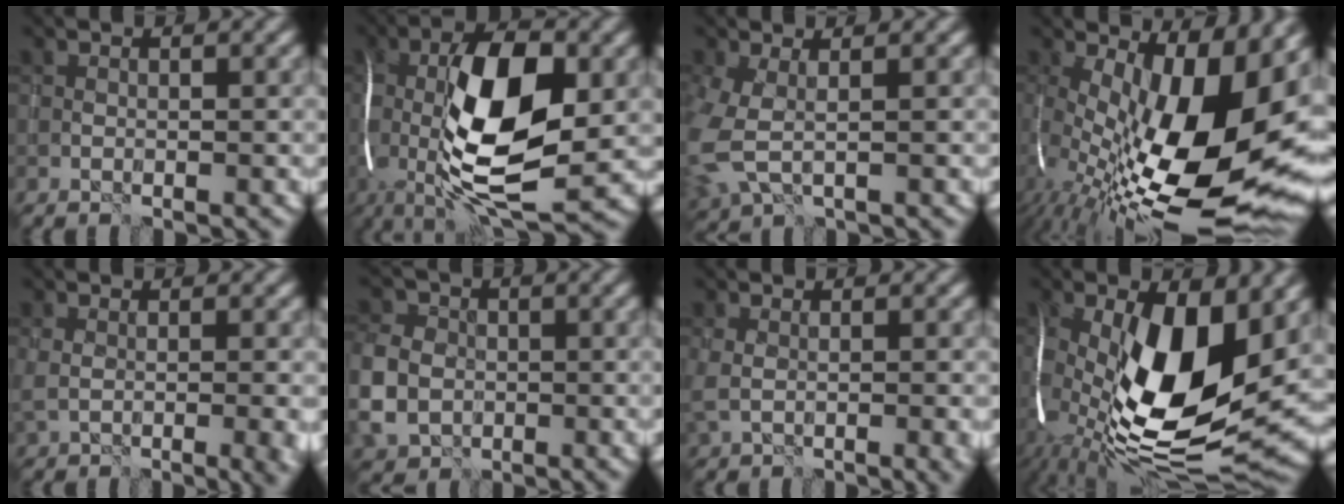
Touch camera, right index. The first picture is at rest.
{"total": 14.8, "force": [-0.2, 6.0, 13.6], "torque": [-0.244, 0.007, -0.011]}
{"total": 5.1, "force": [-0.5, 3.0, 4.1], "torque": [-0.122, -0.017, -0.009]}
{"total": 18.6, "force": [0.4, 8.2, 16.7], "torque": [-0.256, -0.017, 0.014]}
{"total": 3.9, "force": [-0.1, 1.6, 3.6], "torque": [-0.050, -0.009, 0.003]}
{"total": 6.4, "force": [-1.1, 5.3, 3.4], "torque": [-0.085, -0.008, -0.031]}
{"total": 3.1, "force": [0.1, 1.3, 2.8], "torque": [-0.054, -0.008, 0.006]}
{"total": 16.1, "force": [-0.6, 7.5, 14.2], "torque": [-0.264, -0.011, -0.016]}